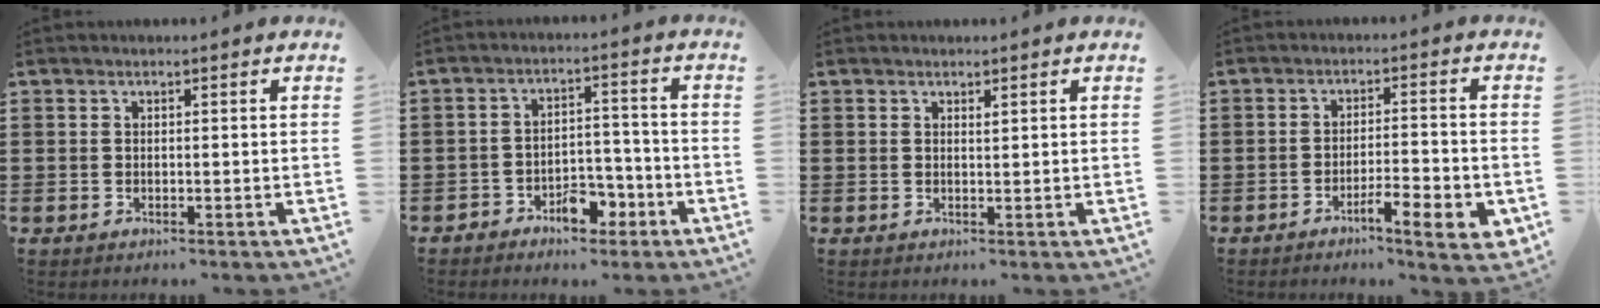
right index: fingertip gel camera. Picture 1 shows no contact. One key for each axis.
{"total": 5.7, "fx": -3.8, "fy": 3.2, "fz": 2.8, "tx": -0.043, "ty": 0.021, "tz": -0.067}
{"total": 0.6, "fx": 0.4, "fy": 0.1, "fz": 0.3, "tx": -0.008, "ty": 0.001, "tz": 0.009}
{"total": 5.4, "fx": -3.4, "fy": 0.8, "fz": 4.1, "tx": -0.066, "ty": -0.004, "tz": -0.057}